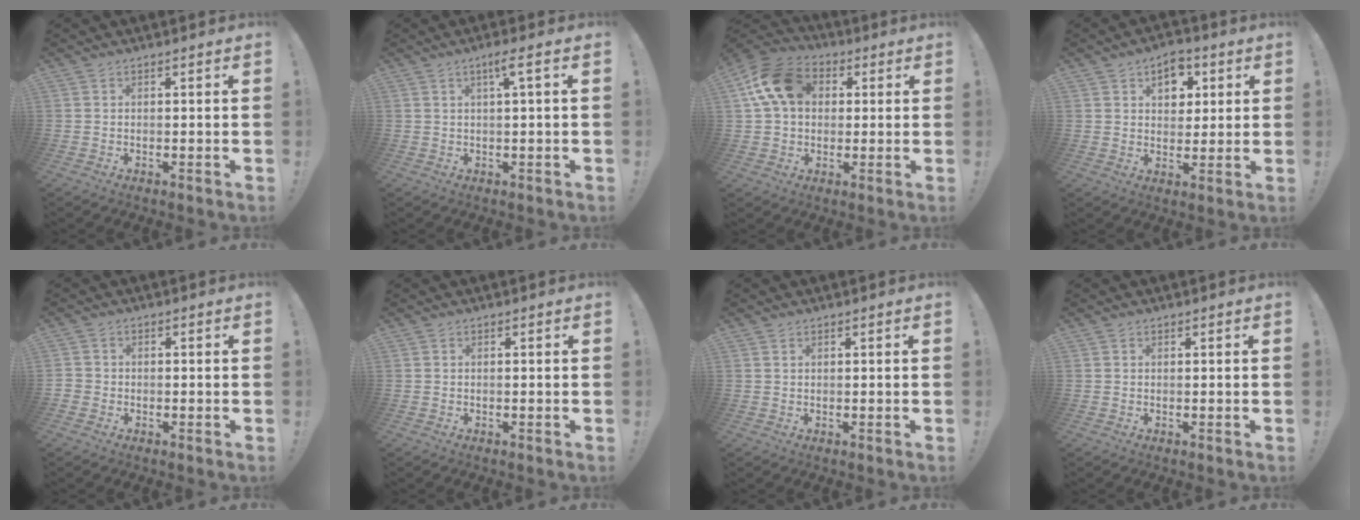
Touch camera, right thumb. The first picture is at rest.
{"total": 4.1, "force": [1.3, 0.0, 3.9], "torque": [-0.067, -0.001, 0.013]}
{"total": 15.0, "force": [4.0, 11.2, 9.2], "torque": [-0.159, 0.004, 0.081]}
{"total": 8.3, "force": [3.6, 6.2, 4.3], "torque": [-0.048, -0.013, 0.064]}
{"total": 1.7, "force": [-0.8, 1.4, 0.6], "torque": [-0.009, 0.006, -0.013]}
{"total": 0.0}
{"total": 0.5, "force": [0.4, 0.3, 0.2], "torque": [0.002, -0.002, 0.007]}
{"total": 0.0}